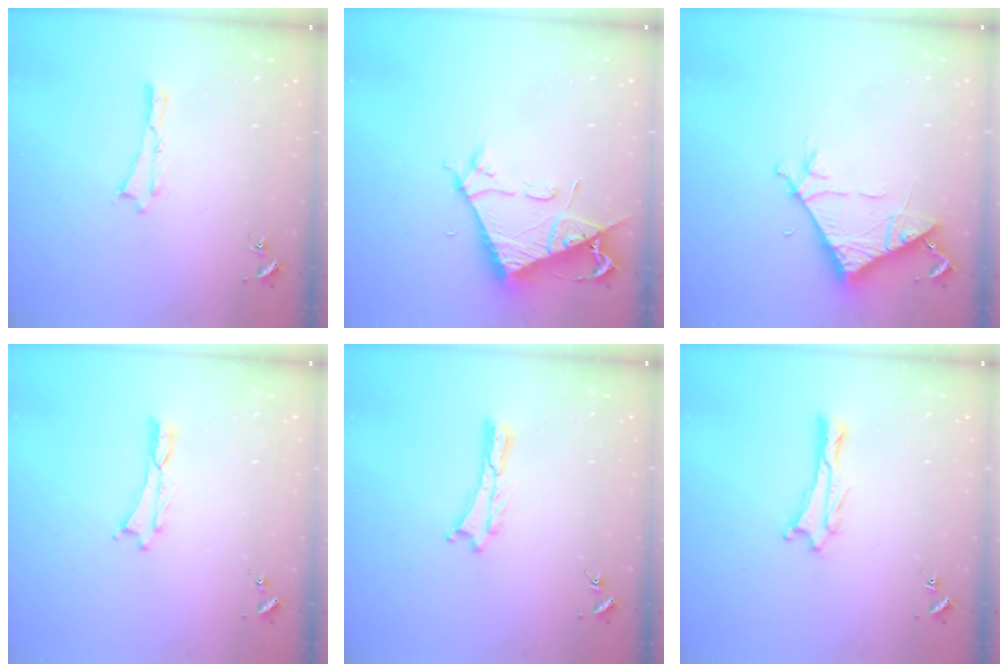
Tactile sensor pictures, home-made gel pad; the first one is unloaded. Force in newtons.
{"total": 7.2, "press": 7.2, "slide": 0.7}
{"total": 7.3, "press": 7.3, "slide": 0.6}
{"total": 0.0}
{"total": 0.0}
{"total": 0.0}